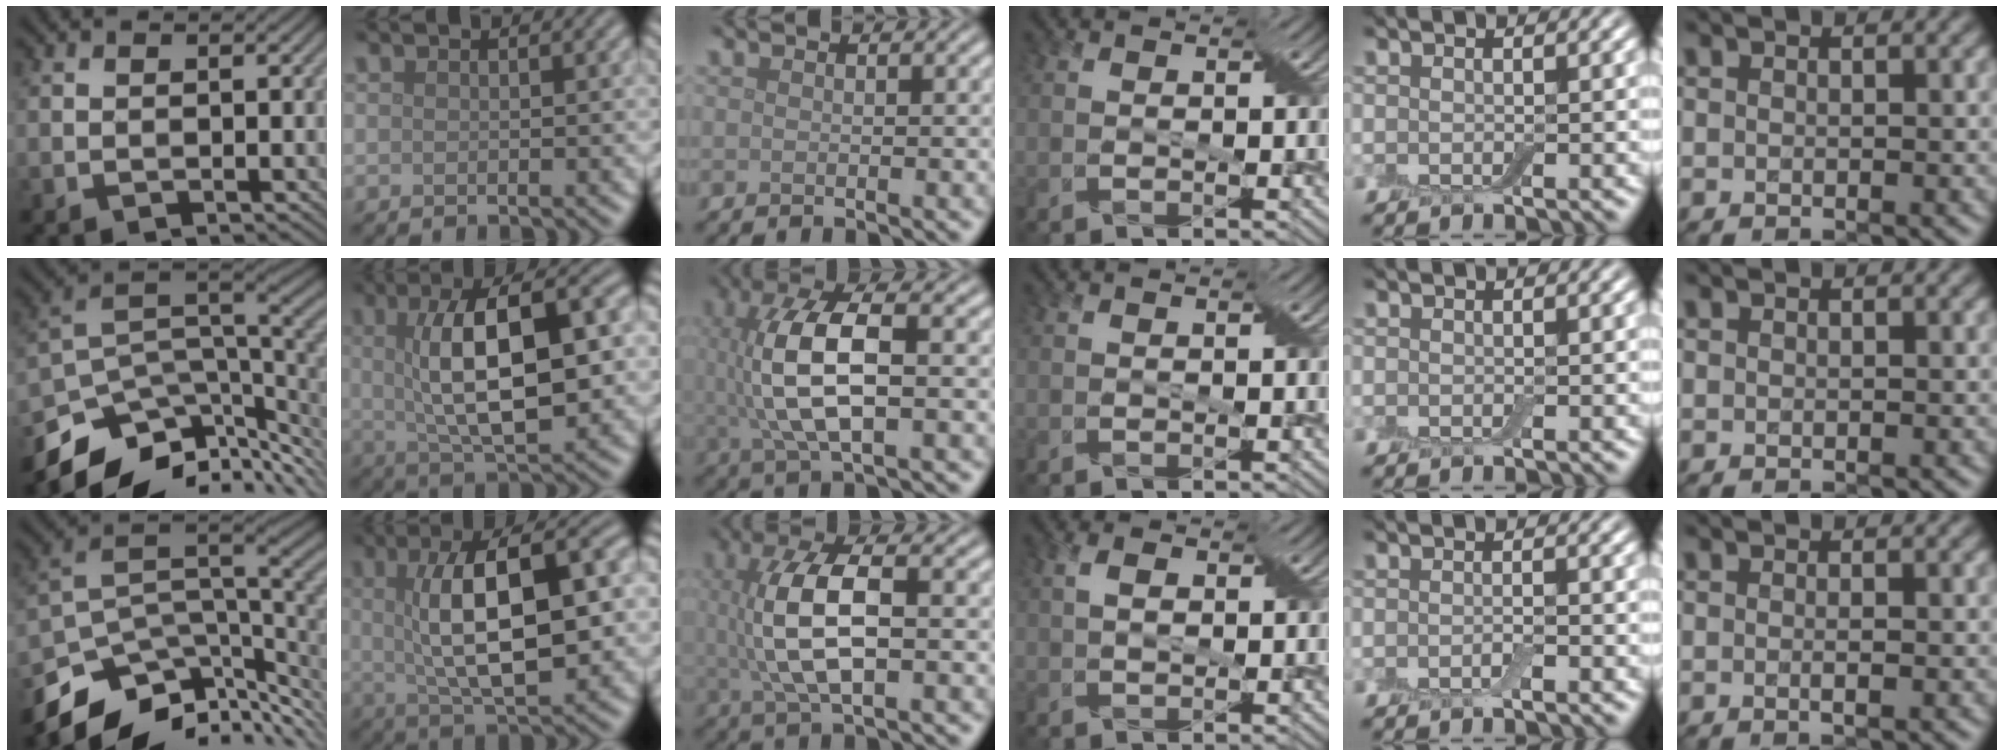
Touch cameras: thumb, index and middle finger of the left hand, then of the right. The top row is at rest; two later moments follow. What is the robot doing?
{"motion": "wrap", "object": "bandage"}